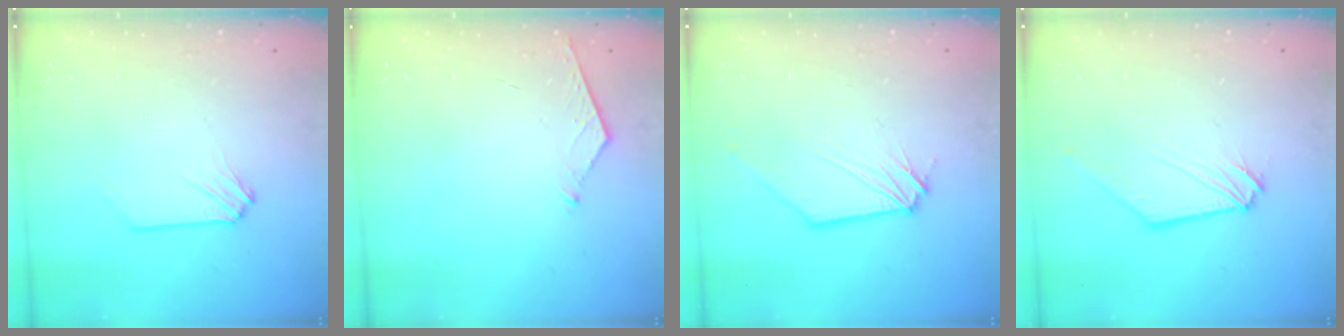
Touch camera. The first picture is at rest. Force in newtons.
{"total": 4.3, "press": 4.2, "slide": 0.5}
{"total": 0.7, "press": 0.7, "slide": 0.1}
{"total": 0.7, "press": 0.7, "slide": 0.0}